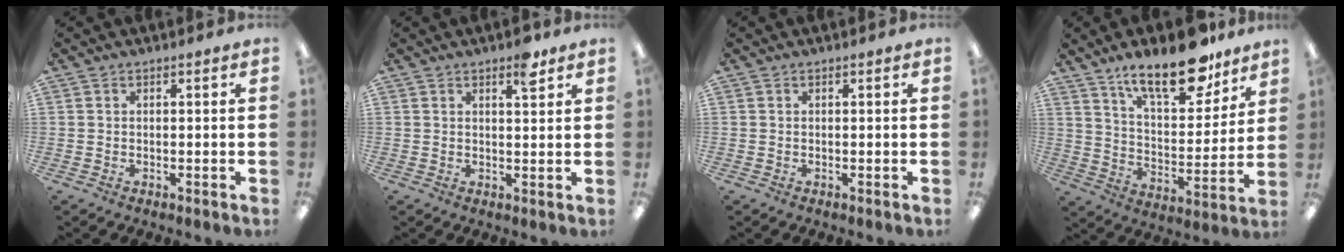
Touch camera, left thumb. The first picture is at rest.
{"total": 4.4, "force": [3.0, 1.3, 2.9], "torque": [-0.033, -0.014, 0.045]}
{"total": 0.0}
{"total": 18.4, "force": [13.3, 7.0, 10.5], "torque": [-0.163, -0.076, 0.224]}